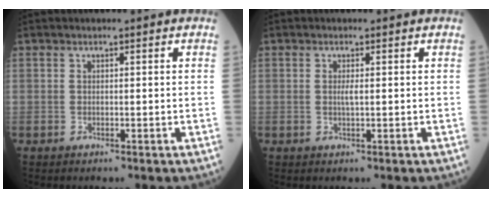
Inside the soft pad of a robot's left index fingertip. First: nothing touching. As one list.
[{"total": 1.1, "force": [0.1, 0.1, 1.1], "torque": [-0.026, -0.001, 0.002]}]